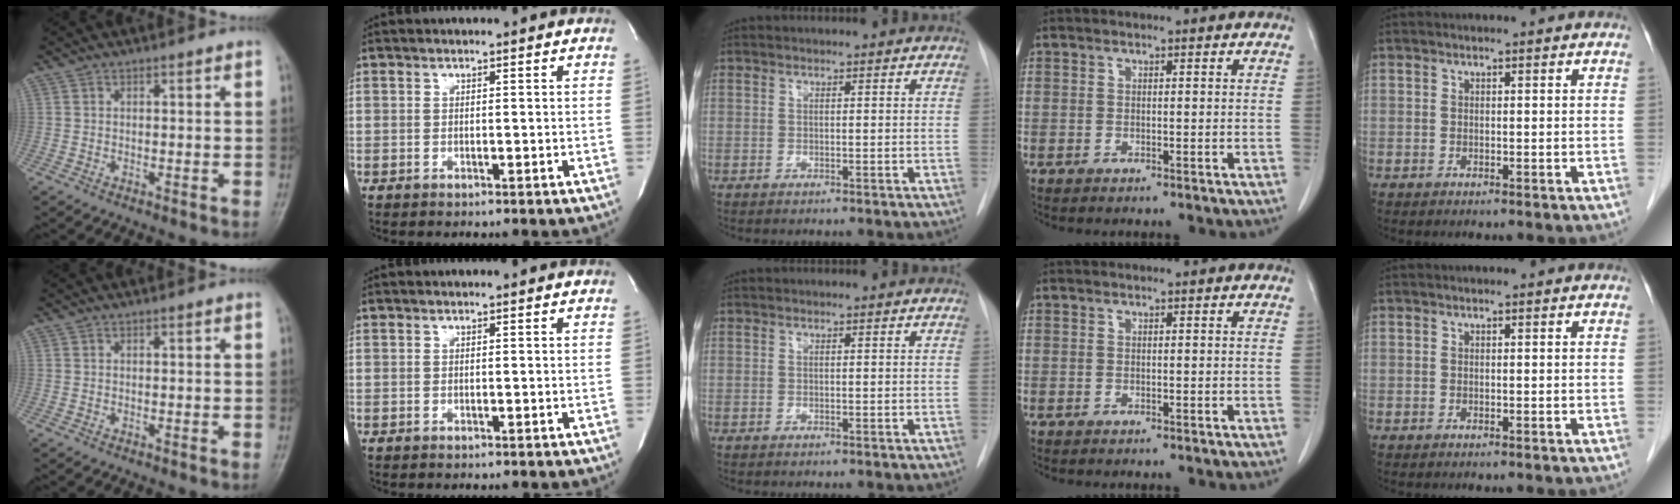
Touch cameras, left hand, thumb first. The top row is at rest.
{}